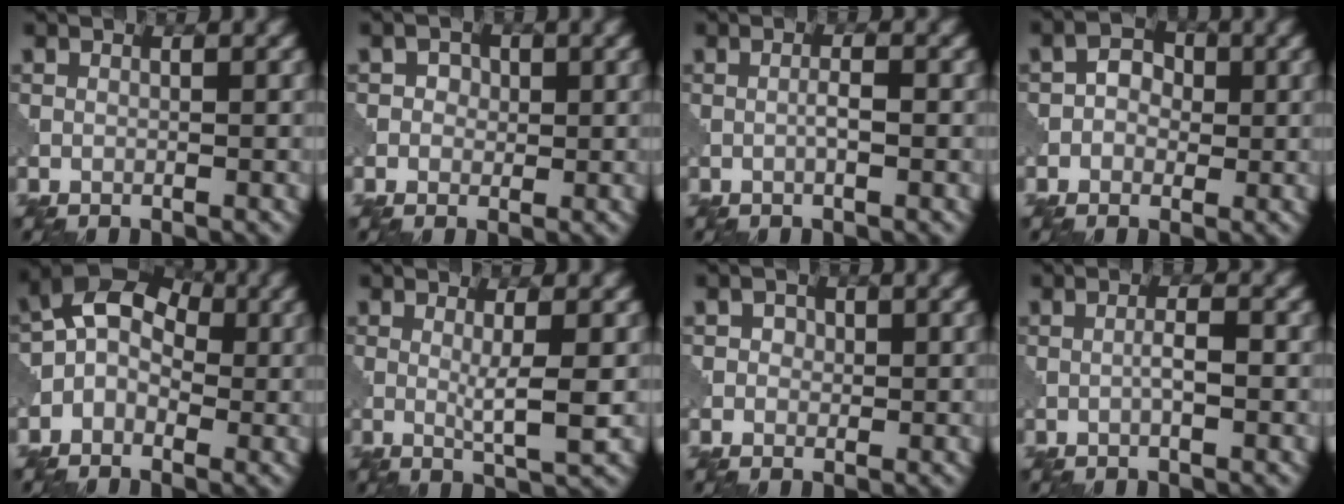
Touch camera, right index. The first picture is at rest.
{"total": 2.0, "force": [0.3, 1.8, 0.9], "torque": [0.000, 0.002, -0.005]}
{"total": 1.2, "force": [-0.3, 0.2, 1.2], "torque": [-0.021, 0.001, -0.006]}
{"total": 2.3, "force": [-0.2, 1.9, 1.3], "torque": [-0.015, 0.005, -0.011]}
{"total": 6.1, "force": [-0.1, 4.5, 4.0], "torque": [-0.047, 0.038, -0.029]}
{"total": 3.1, "force": [0.2, 0.4, 3.1], "torque": [-0.052, -0.008, 0.004]}
{"total": 1.6, "force": [0.3, 1.4, 0.7], "torque": [0.000, 0.002, -0.001]}
{"total": 1.7, "force": [-0.4, 0.3, 1.6], "torque": [-0.031, 0.002, -0.008]}